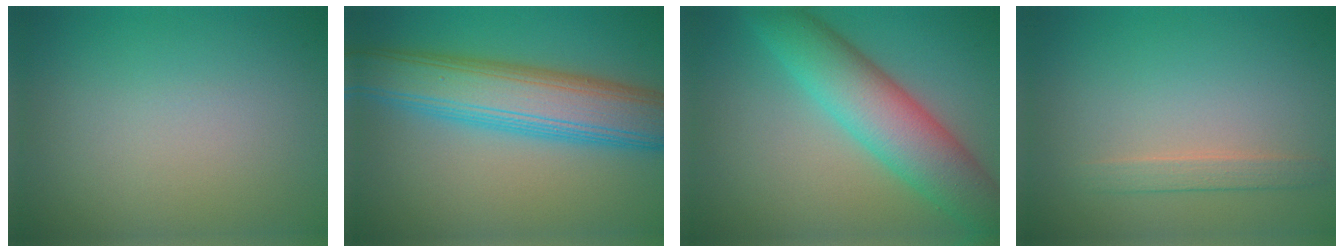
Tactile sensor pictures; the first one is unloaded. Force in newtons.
{"total": 8.9, "press": 8.9, "slide": 0.2}
{"total": 7.9, "press": 7.9, "slide": 0.3}
{"total": 1.5, "press": 1.5, "slide": 0.1}